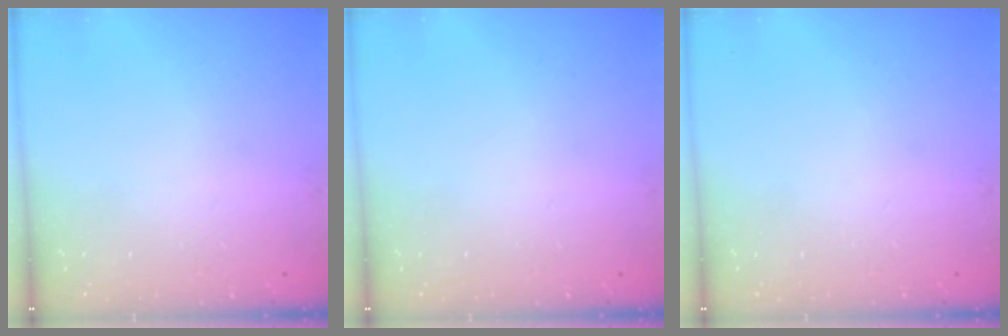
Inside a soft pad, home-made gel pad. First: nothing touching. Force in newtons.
{"total": 0.0}
{"total": 0.0}